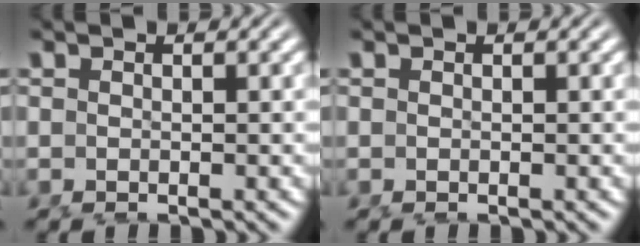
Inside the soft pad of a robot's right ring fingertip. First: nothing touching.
{"total": 0.0}